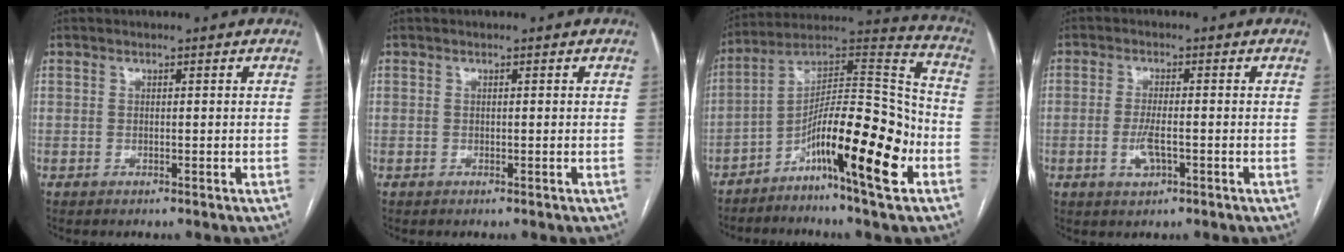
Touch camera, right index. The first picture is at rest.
{"total": 0.0}
{"total": 18.2, "force": [-7.8, 1.8, 16.3], "torque": [-0.273, 0.014, -0.131]}
{"total": 3.8, "force": [-1.2, 1.1, 3.4], "torque": [-0.074, -0.003, -0.019]}